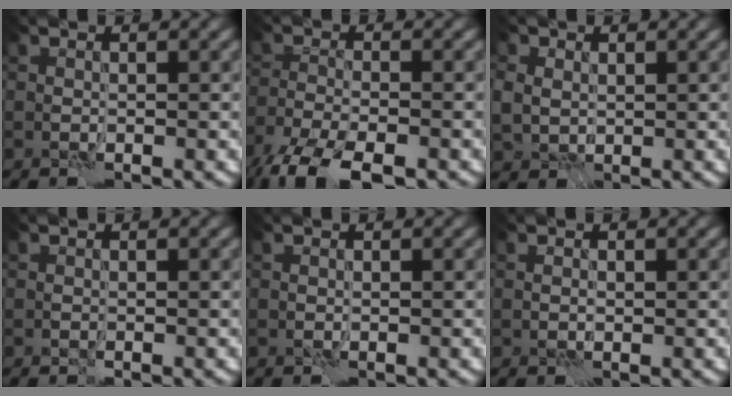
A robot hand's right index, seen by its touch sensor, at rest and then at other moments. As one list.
[{"total": 7.8, "force": [-5.8, 2.8, 4.4], "torque": [-0.087, -0.030, -0.110]}, {"total": 3.1, "force": [1.0, 2.7, 1.3], "torque": [-0.039, 0.006, 0.019]}, {"total": 0.0}, {"total": 0.0}, {"total": 0.0}]